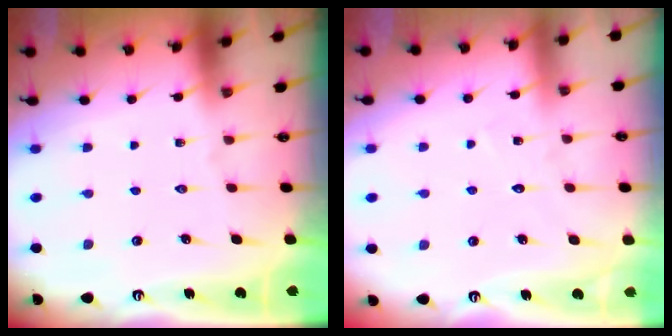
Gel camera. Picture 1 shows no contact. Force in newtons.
{"total": 5.2, "press": 5.2, "slide": 0.4}